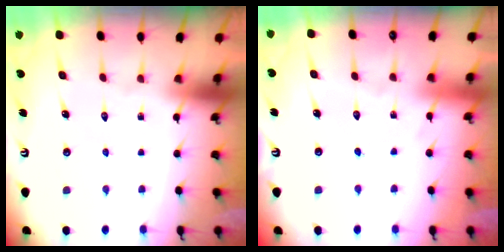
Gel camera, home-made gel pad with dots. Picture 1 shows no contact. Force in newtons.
{"total": 3.9, "press": 3.9, "slide": 0.4}